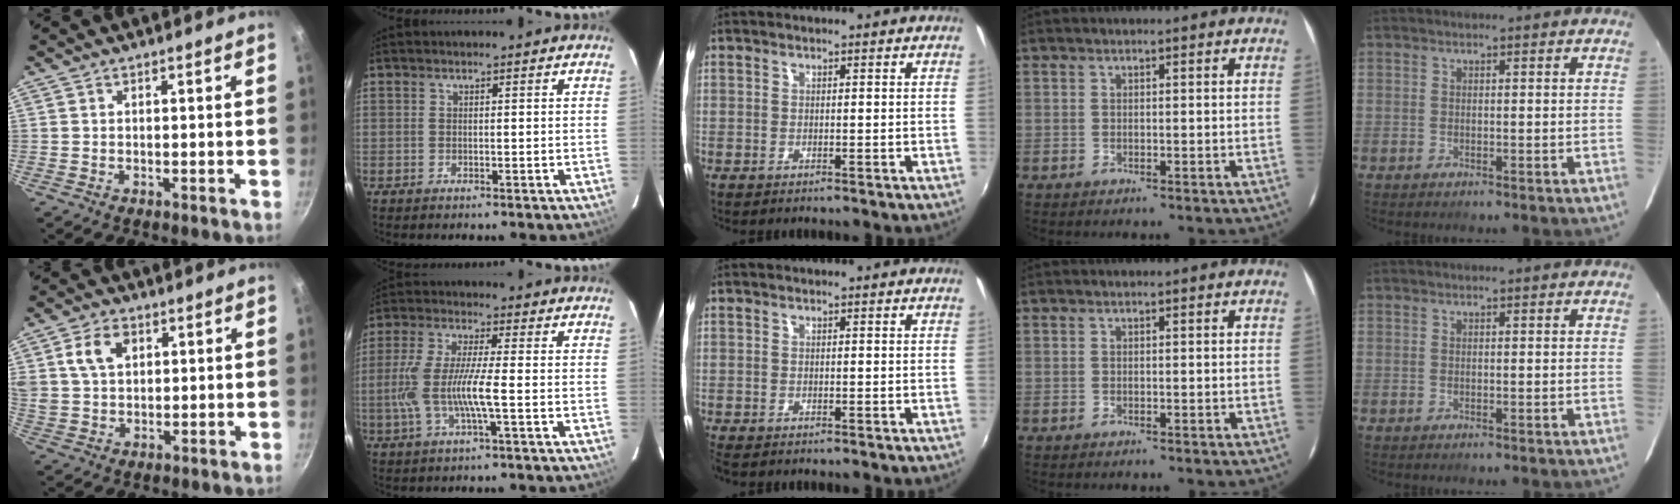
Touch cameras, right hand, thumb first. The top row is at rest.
{"thumb": {"total": 7.8, "force": [2.8, 5.5, 4.8], "torque": [-0.076, 0.001, 0.049]}, "index": {"total": 9.9, "force": [-2.3, 0.7, 9.6], "torque": [-0.201, -0.005, -0.041]}, "middle": {"total": 0.8, "force": [-0.6, 0.3, 0.4], "torque": [-0.010, -0.005, -0.012]}}